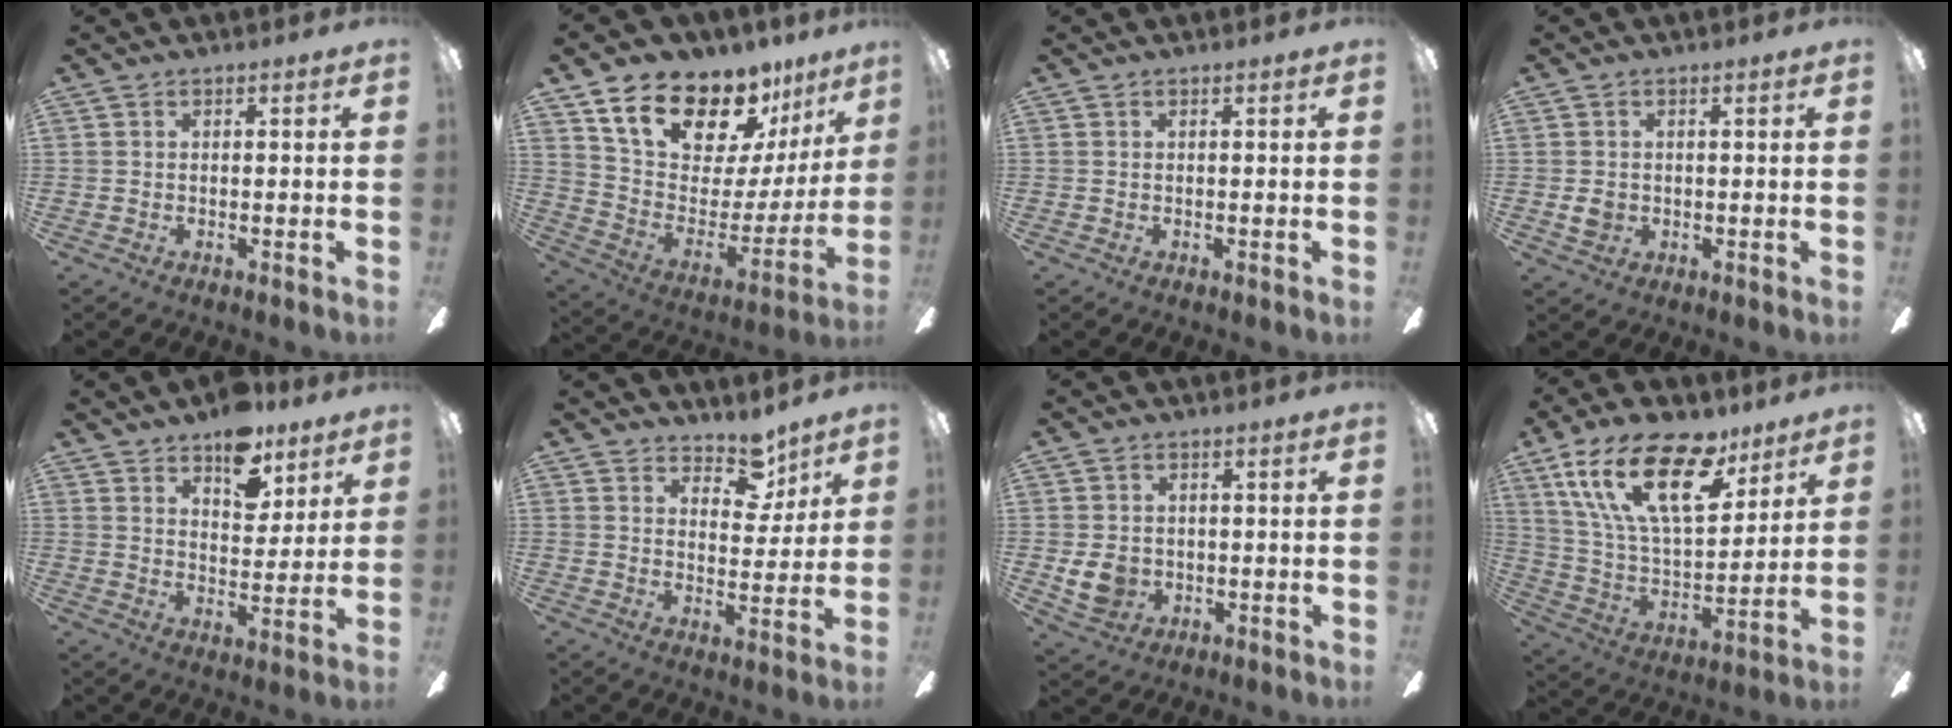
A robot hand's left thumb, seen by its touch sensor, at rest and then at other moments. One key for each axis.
{"total": 19.2, "fx": 14.8, "fy": 8.9, "fz": 8.3, "tx": -0.146, "ty": -0.108, "tz": 0.271}
{"total": 0.0}
{"total": 2.8, "fx": 0.1, "fy": 2.4, "fz": 1.4, "tx": -0.017, "ty": 0.003, "tz": 0.000}
{"total": 10.7, "fx": 7.6, "fy": 5.8, "fz": 4.9, "tx": -0.057, "ty": -0.038, "tz": 0.133}
{"total": 8.3, "fx": 6.4, "fy": 4.3, "fz": 3.0, "tx": -0.027, "ty": -0.042, "tz": 0.111}
{"total": 6.4, "fx": -0.3, "fy": 5.5, "fz": 3.1, "tx": -0.072, "ty": 0.003, "tz": -0.005}
{"total": 24.3, "fx": 13.6, "fy": 11.2, "fz": 16.7, "tx": -0.318, "ty": -0.063, "tz": 0.237}